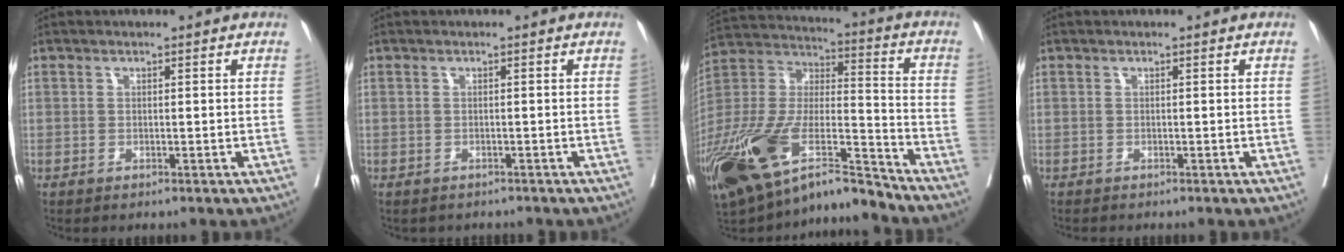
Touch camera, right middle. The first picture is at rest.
{"total": 2.2, "force": [-2.0, 0.9, 0.2], "torque": [-0.009, -0.001, -0.028]}
{"total": 24.6, "force": [-17.8, 5.9, 15.9], "torque": [-0.340, -0.019, -0.322]}
{"total": 0.8, "force": [-0.8, 0.1, 0.2], "torque": [-0.007, -0.003, -0.014]}